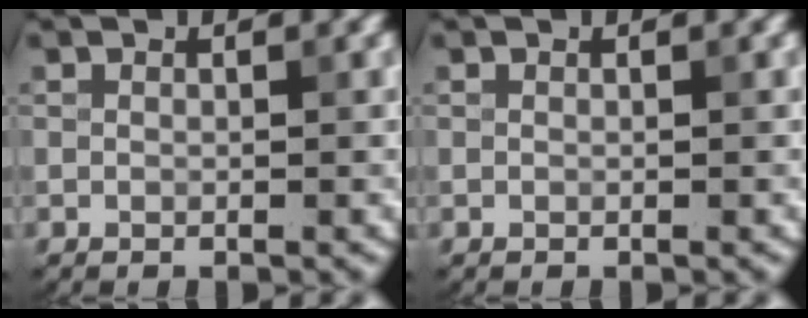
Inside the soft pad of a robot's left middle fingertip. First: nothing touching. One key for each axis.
{"total": 0.0}